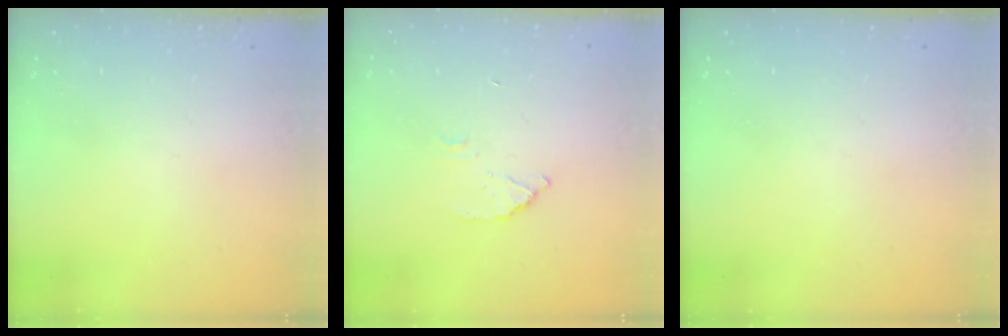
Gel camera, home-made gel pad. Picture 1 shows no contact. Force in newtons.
{"total": 2.7, "press": 2.7, "slide": 0.1}
{"total": 0.0}